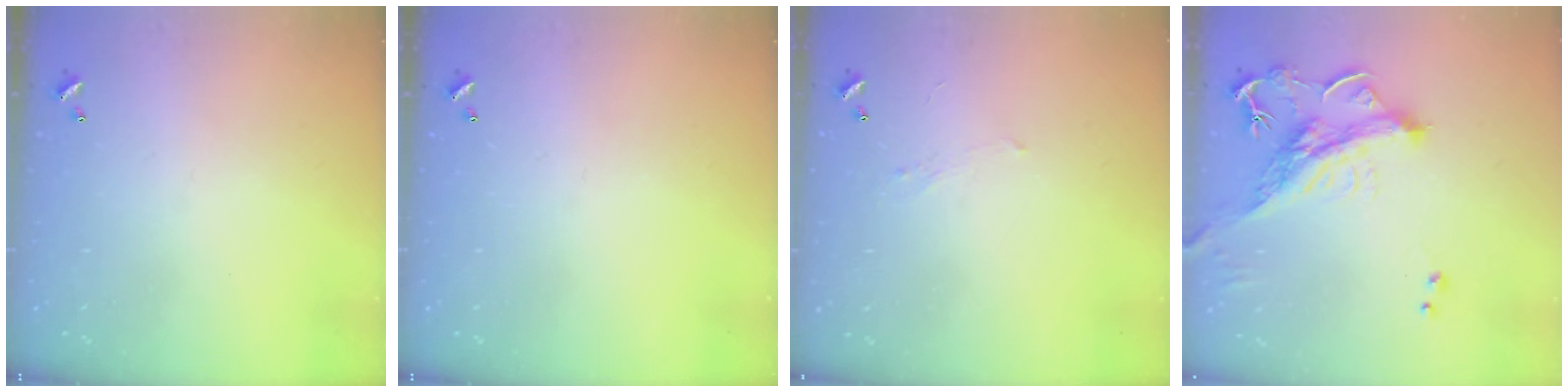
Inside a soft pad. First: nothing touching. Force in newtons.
{"total": 0.0}
{"total": 1.0, "press": 0.8, "slide": 0.5}
{"total": 3.5, "press": 3.2, "slide": 1.4}